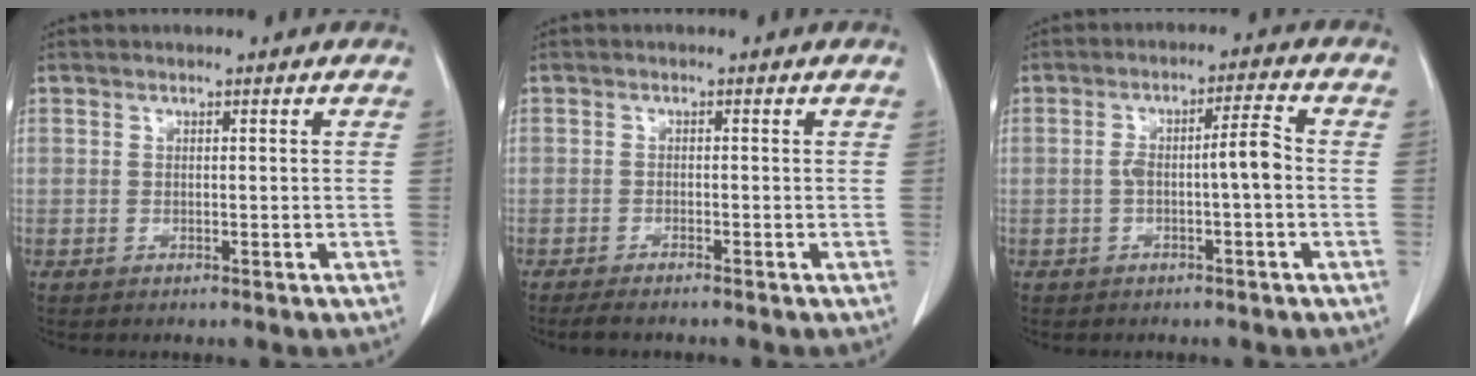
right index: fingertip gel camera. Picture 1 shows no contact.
{"total": 2.7, "force": [-2.4, 0.3, 1.2], "torque": [-0.019, -0.006, -0.038]}
{"total": 4.8, "force": [-1.0, 0.4, 4.7], "torque": [-0.079, 0.020, -0.011]}